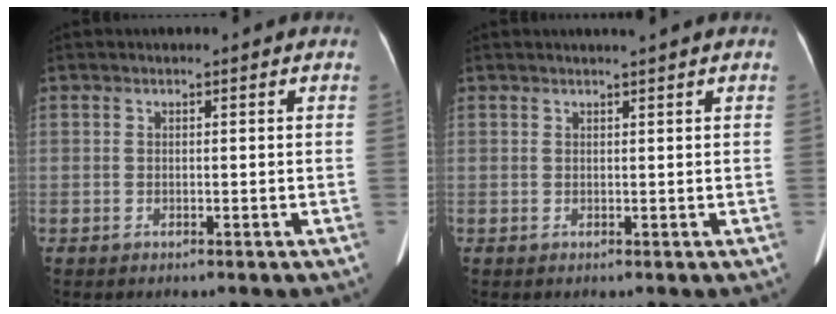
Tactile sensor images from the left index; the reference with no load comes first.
{"total": 1.7, "force": [1.4, -0.4, 0.8], "torque": [-0.009, 0.007, 0.026]}